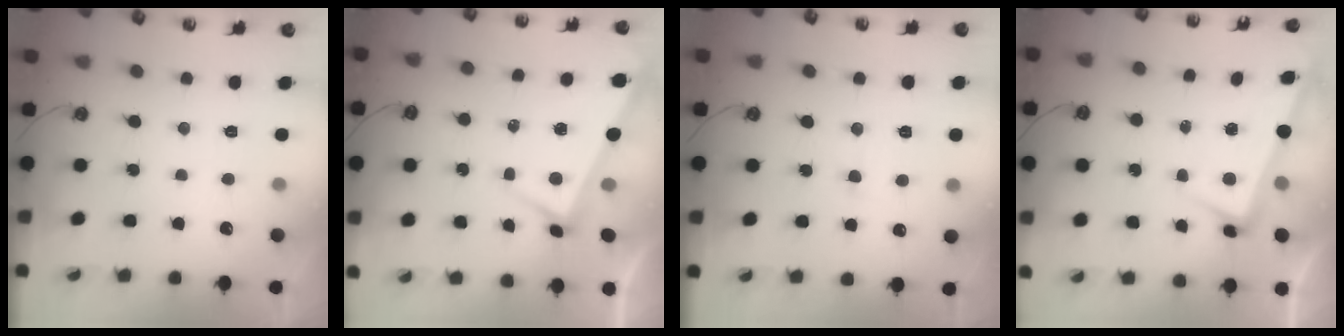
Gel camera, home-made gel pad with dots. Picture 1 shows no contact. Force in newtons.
{"total": 3.8, "press": 3.8, "slide": 0.1}
{"total": 2.0, "press": 1.9, "slide": 0.6}
{"total": 3.0, "press": 2.9, "slide": 0.8}